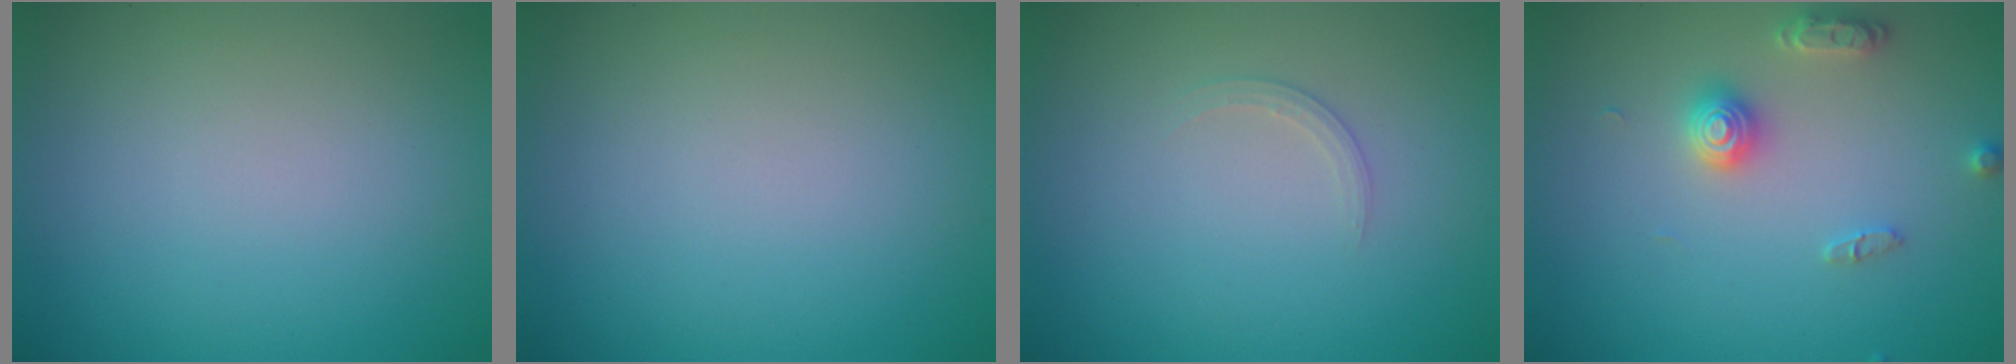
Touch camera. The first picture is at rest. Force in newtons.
{"total": 0.0}
{"total": 1.0, "press": 1.0, "slide": 0.0}
{"total": 2.8, "press": 2.8, "slide": 0.3}